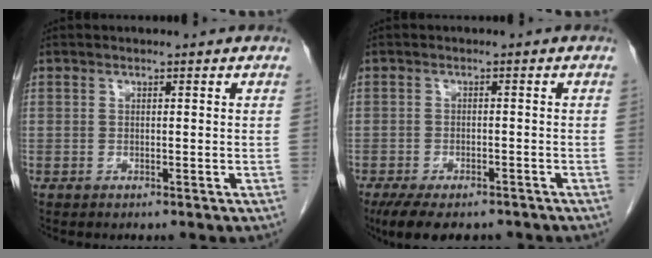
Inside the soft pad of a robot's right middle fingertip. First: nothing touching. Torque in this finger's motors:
{"motor_torque": [1.04, -0.85, 0.11, 0.03]}